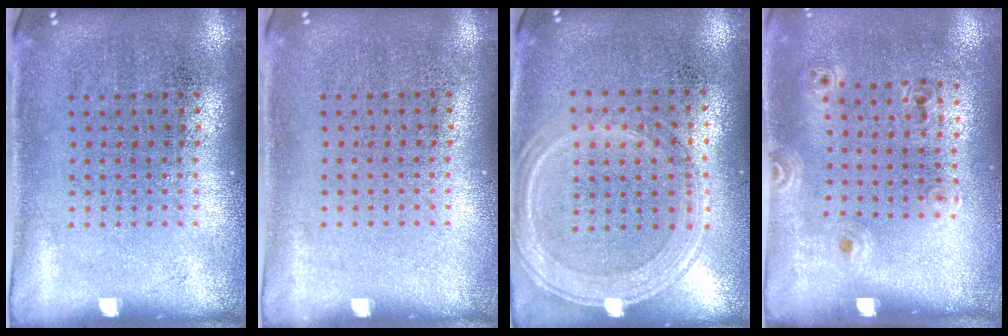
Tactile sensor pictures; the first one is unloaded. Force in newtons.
{"total": 0.0}
{"total": 1.3, "press": 1.2, "slide": 0.3}
{"total": 1.2, "press": 0.9, "slide": 0.8}